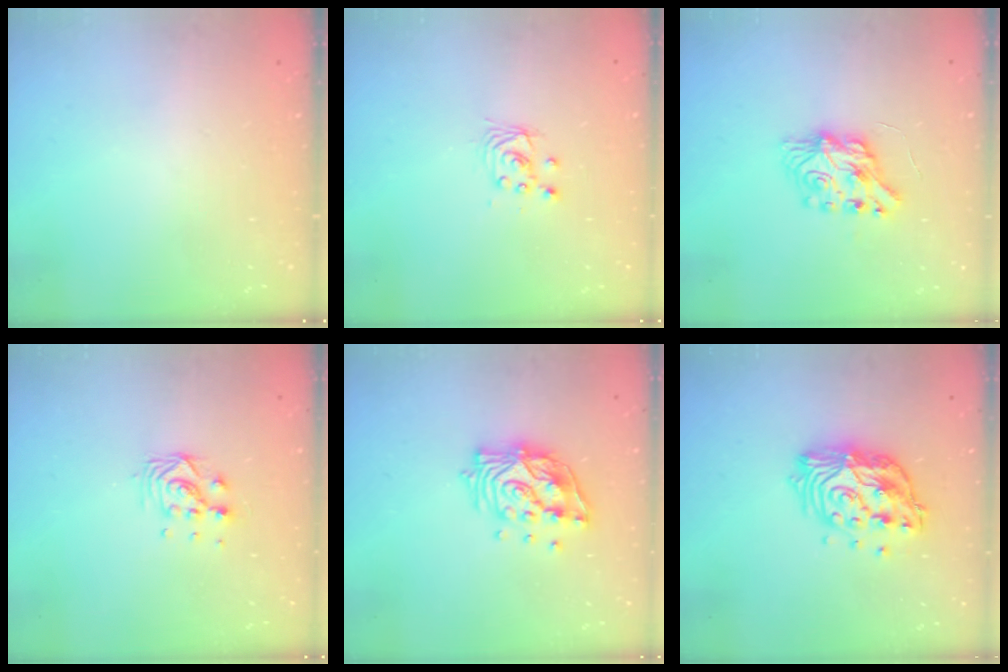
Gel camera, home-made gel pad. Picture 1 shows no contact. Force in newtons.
{"total": 2.9, "press": 2.9, "slide": 0.2}
{"total": 8.3, "press": 8.2, "slide": 0.4}
{"total": 6.1, "press": 6.1, "slide": 0.3}
{"total": 13.7, "press": 13.7, "slide": 1.2}
{"total": 16.8, "press": 16.7, "slide": 1.5}